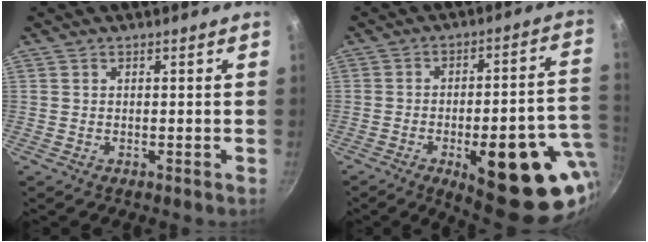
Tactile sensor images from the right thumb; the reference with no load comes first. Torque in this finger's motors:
{"motor_torque": [2.81, 2.20, 1.57, -0.96, 0.46]}